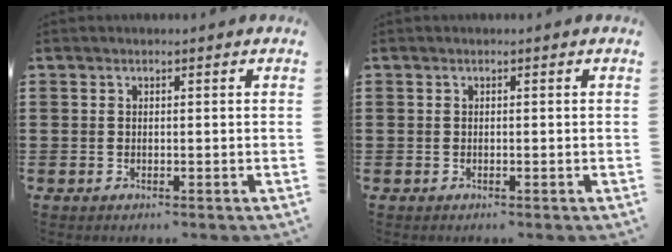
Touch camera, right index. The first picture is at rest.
{"total": 0.0}